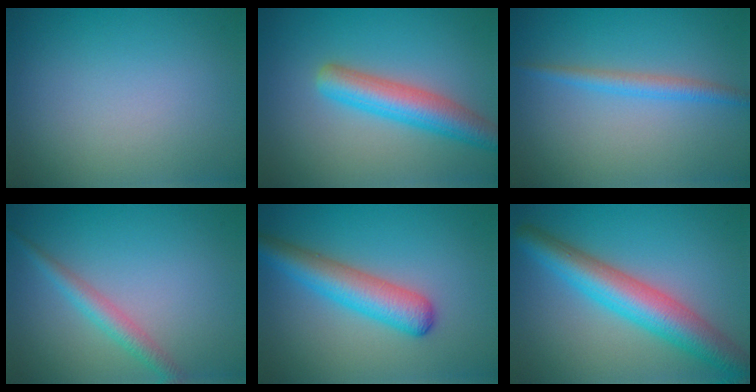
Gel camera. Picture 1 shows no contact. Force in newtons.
{"total": 4.7, "press": 4.7, "slide": 0.3}
{"total": 1.9, "press": 1.9, "slide": 0.1}
{"total": 2.2, "press": 2.2, "slide": 0.1}
{"total": 4.8, "press": 4.8, "slide": 0.2}
{"total": 6.6, "press": 6.6, "slide": 0.1}